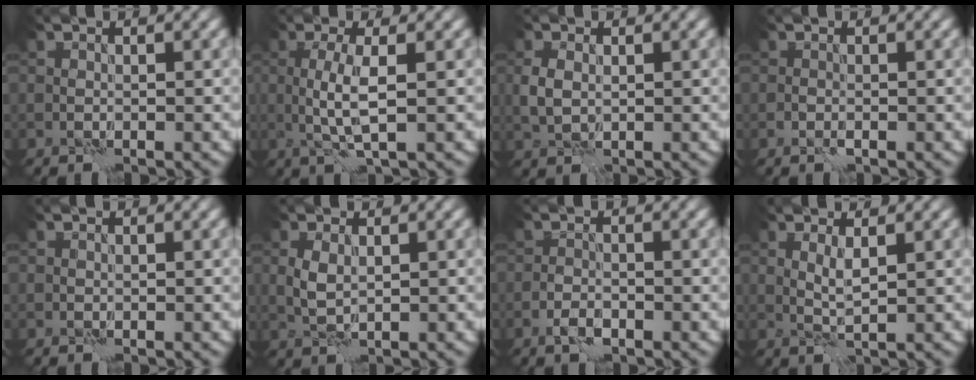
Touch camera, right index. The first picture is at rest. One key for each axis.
{"total": 3.1, "fx": 0.2, "fy": 0.5, "fz": 3.1, "tx": -0.065, "ty": 0.000, "tz": 0.007}
{"total": 2.2, "fx": 0.2, "fy": 1.6, "fz": 1.5, "tx": -0.040, "ty": 0.002, "tz": 0.007}
{"total": 0.7, "fx": -0.5, "fy": 0.3, "fz": 0.4, "tx": -0.010, "ty": 0.002, "tz": -0.010}
{"total": 0.0}
{"total": 1.8, "fx": 0.5, "fy": 1.0, "fz": 1.4, "tx": -0.038, "ty": 0.001, "tz": 0.014}
{"total": 1.5, "fx": -1.0, "fy": 0.6, "fz": 0.9, "tx": -0.015, "ty": 0.002, "tz": -0.021}
{"total": 1.5, "fx": 0.7, "fy": 0.0, "fz": 1.3, "tx": -0.032, "ty": -0.001, "tz": 0.015}